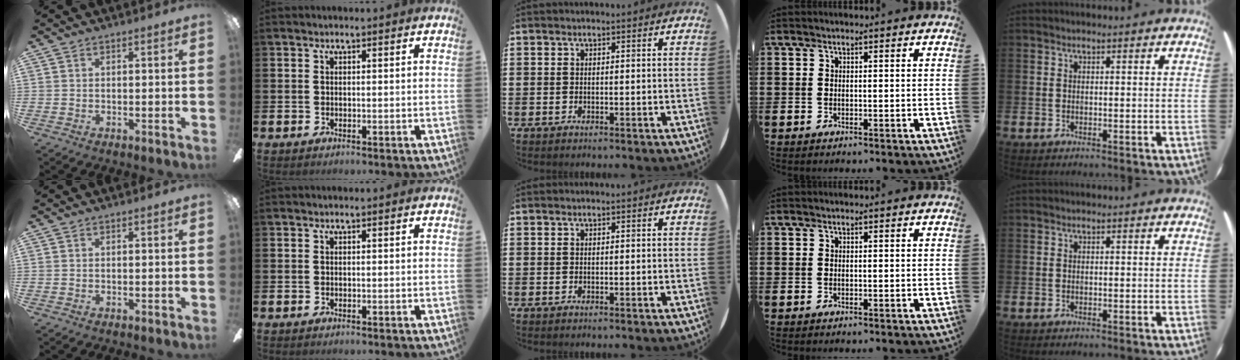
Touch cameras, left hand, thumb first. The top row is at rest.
{}